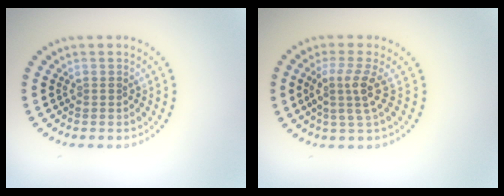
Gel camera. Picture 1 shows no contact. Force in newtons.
{"total": 3.0, "press": 2.3, "slide": 2.0}